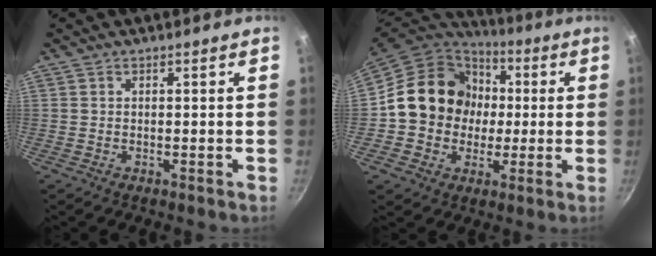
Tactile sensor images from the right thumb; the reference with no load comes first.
{"total": 17.4, "force": [1.1, 15.4, 8.0], "torque": [-0.107, 0.032, 0.011]}